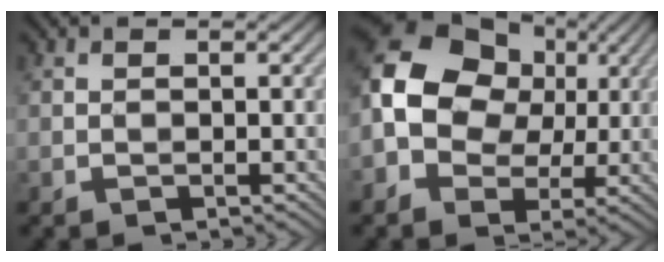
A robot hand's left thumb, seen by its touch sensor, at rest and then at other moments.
{"total": 12.5, "force": [1.0, 9.8, 7.8], "torque": [-0.175, 0.011, 0.002]}